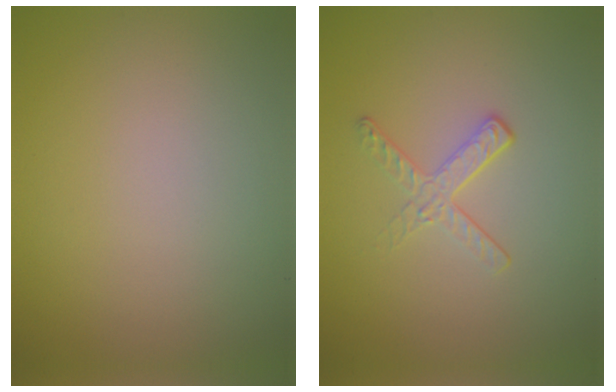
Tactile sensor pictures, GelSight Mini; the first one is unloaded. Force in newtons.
{"total": 1.9, "press": 1.1, "slide": 1.6}